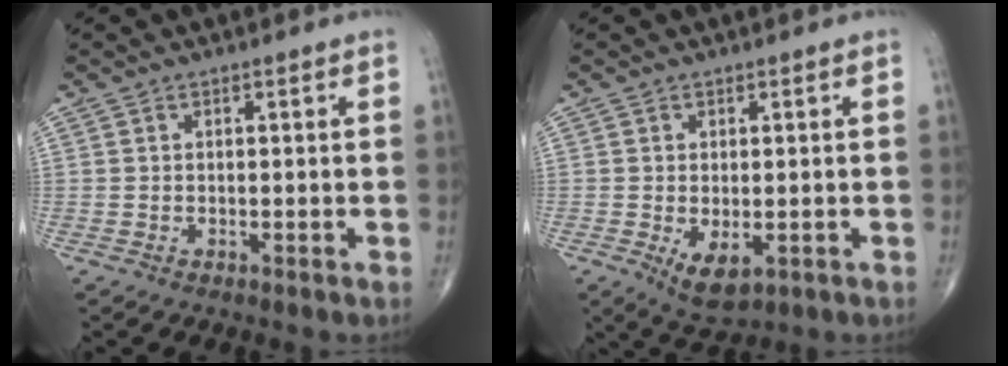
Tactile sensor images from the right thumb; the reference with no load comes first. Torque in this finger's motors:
{"motor_torque": [-0.16, 0.33, -0.04, -0.14, 0.04]}